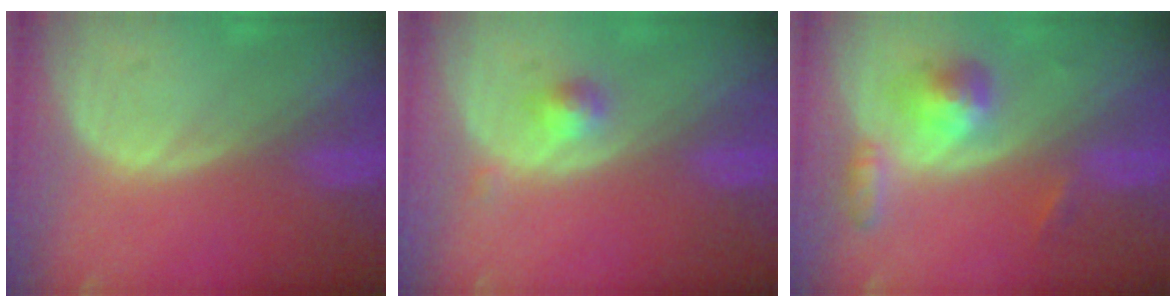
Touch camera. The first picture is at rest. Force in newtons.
{"total": 2.2, "press": 2.0, "slide": 1.0}
{"total": 5.4, "press": 5.0, "slide": 2.2}